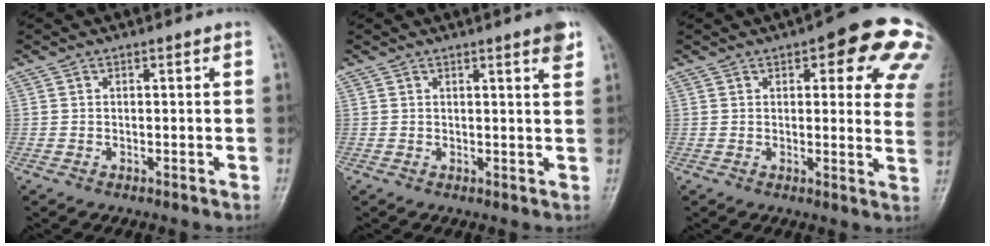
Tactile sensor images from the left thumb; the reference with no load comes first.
{"total": 3.2, "force": [2.1, 0.2, 2.4], "torque": [-0.028, -0.010, 0.025]}
{"total": 17.1, "force": [8.4, 6.3, 13.5], "torque": [-0.121, -0.021, 0.085]}